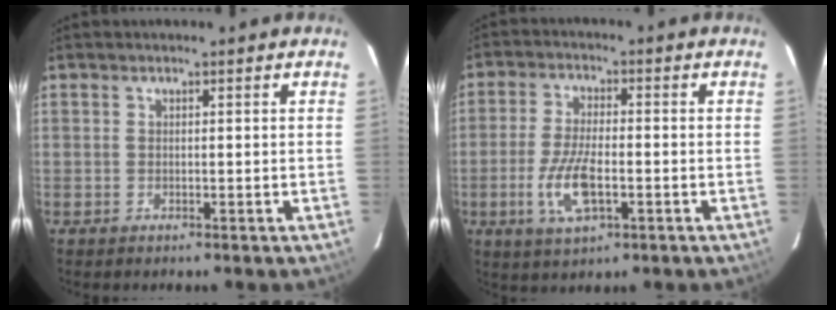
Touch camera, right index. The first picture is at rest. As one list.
[{"total": 9.1, "force": [-2.8, 3.4, 7.9], "torque": [-0.168, -0.007, -0.052]}]